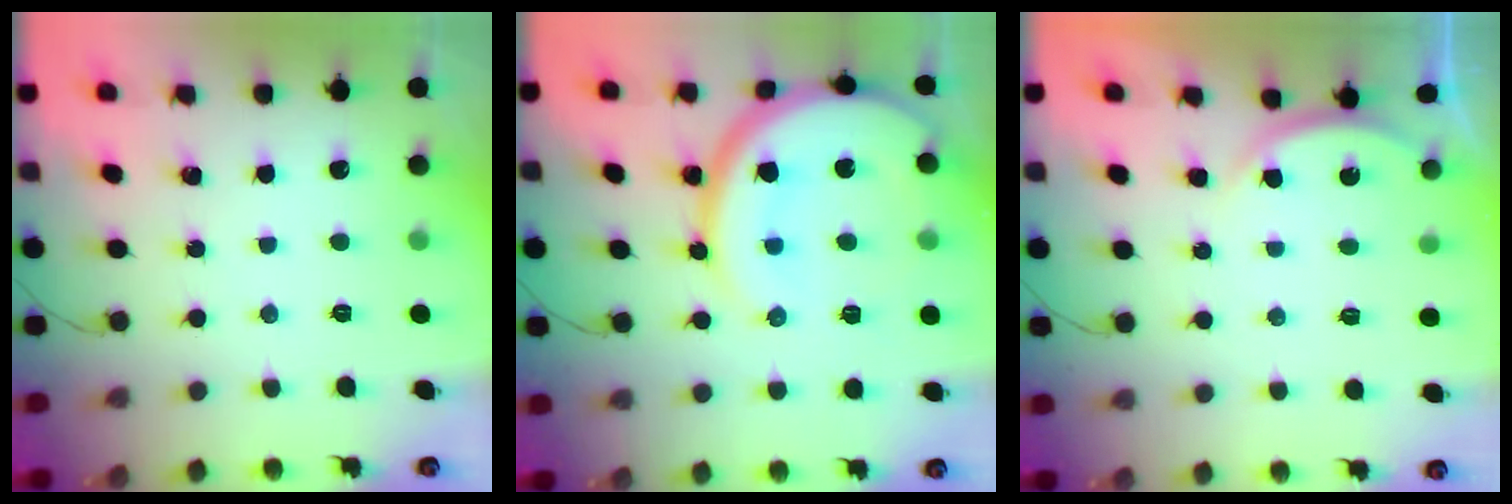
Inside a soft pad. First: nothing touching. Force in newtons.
{"total": 21.4, "press": 21.2, "slide": 2.9}
{"total": 3.7, "press": 3.7, "slide": 0.5}